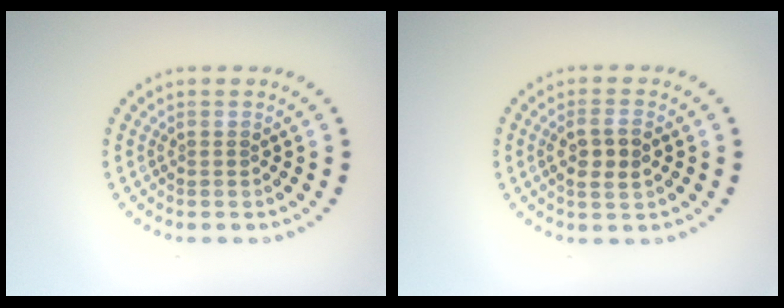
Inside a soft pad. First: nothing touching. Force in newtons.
{"total": 2.8, "press": 2.8, "slide": 0.6}